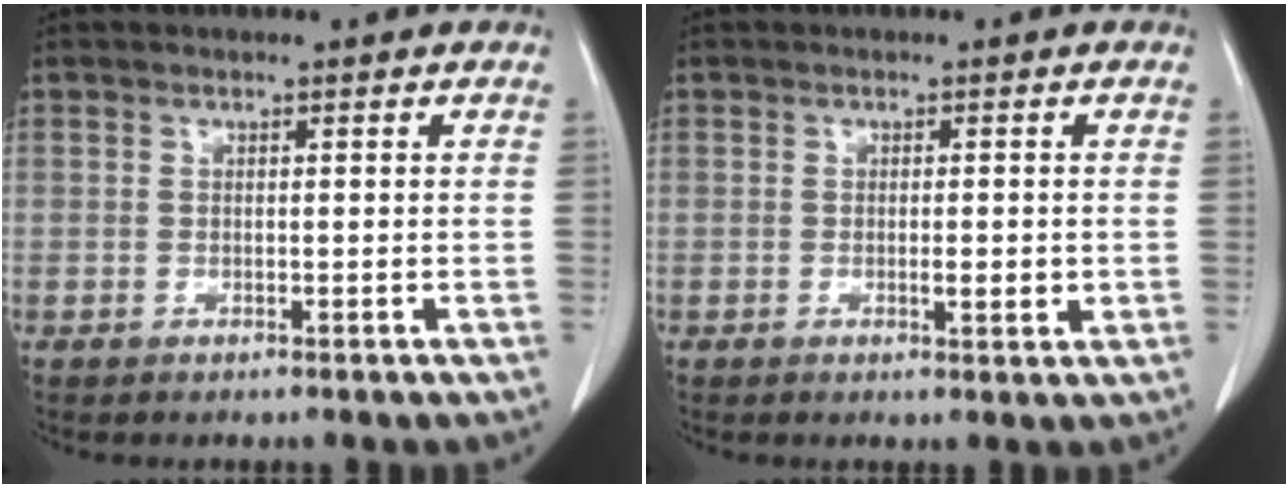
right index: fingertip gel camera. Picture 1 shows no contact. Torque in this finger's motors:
{"motor_torque": [0.42, 0.03, 0.18, 0.03]}